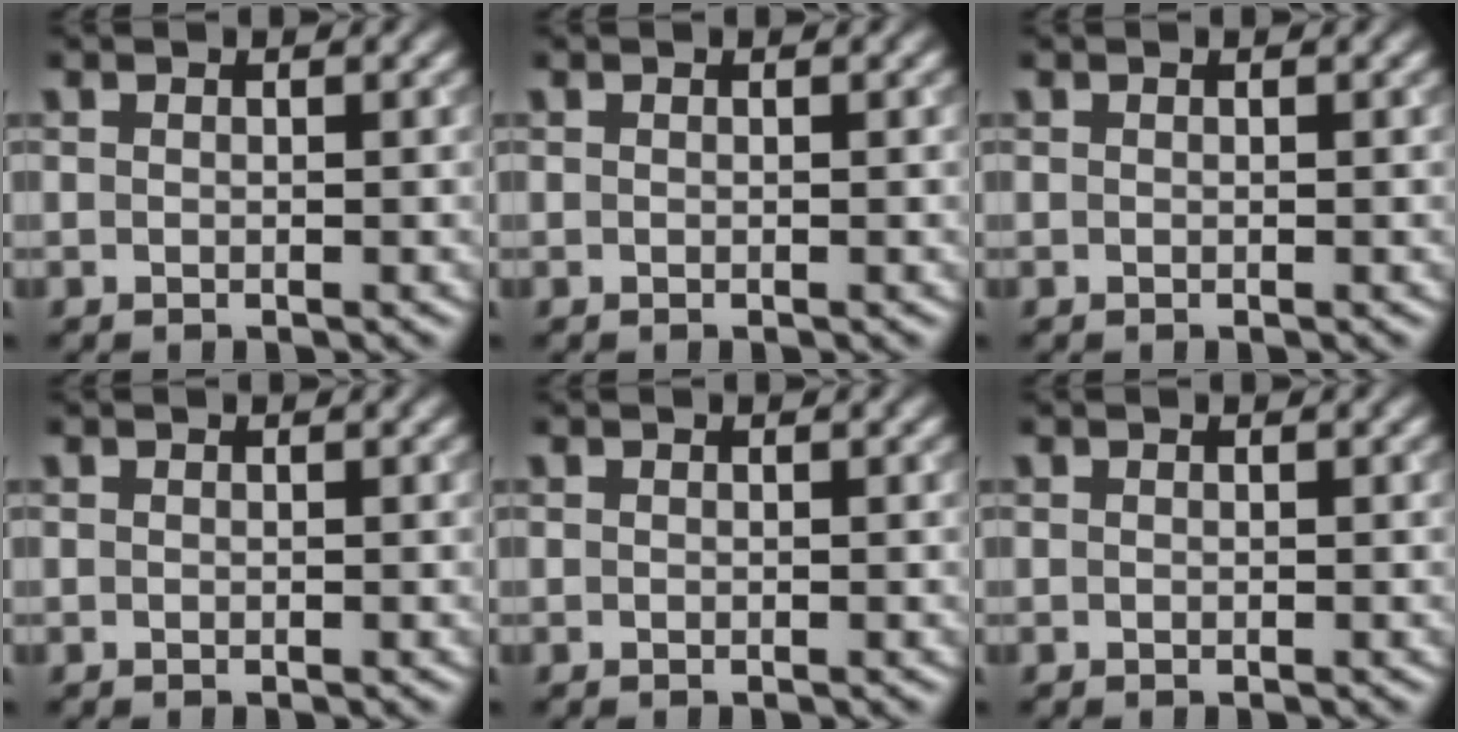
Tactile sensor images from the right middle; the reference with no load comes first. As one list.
[{"total": 0.0}, {"total": 0.0}, {"total": 0.0}, {"total": 0.0}, {"total": 0.0}]